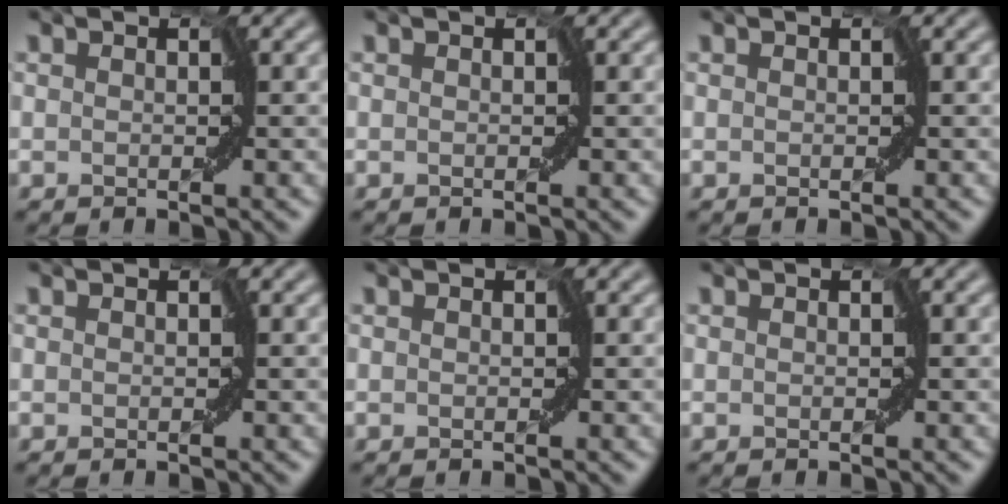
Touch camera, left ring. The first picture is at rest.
{"total": 0.0}
{"total": 0.0}
{"total": 0.0}
{"total": 0.0}
{"total": 0.0}